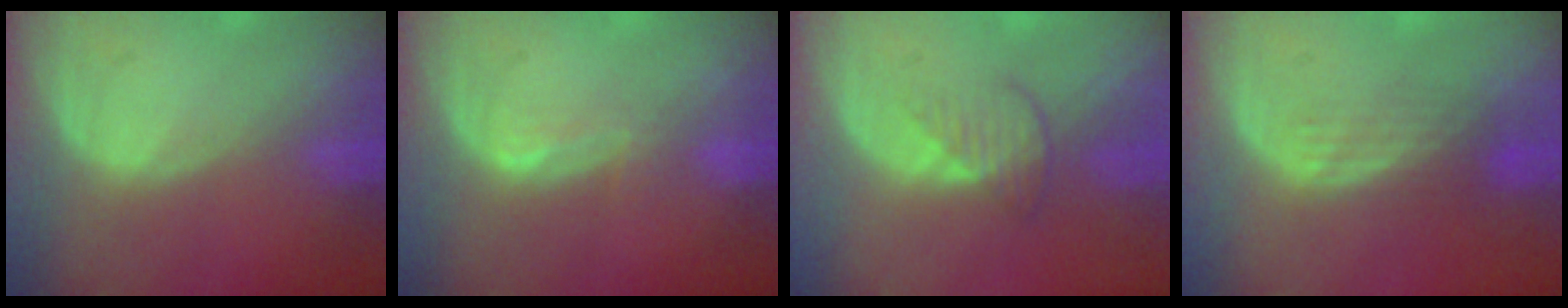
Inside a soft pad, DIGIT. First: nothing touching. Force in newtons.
{"total": 2.0, "press": 2.0, "slide": 0.3}
{"total": 3.1, "press": 2.9, "slide": 1.2}
{"total": 3.7, "press": 3.1, "slide": 2.0}